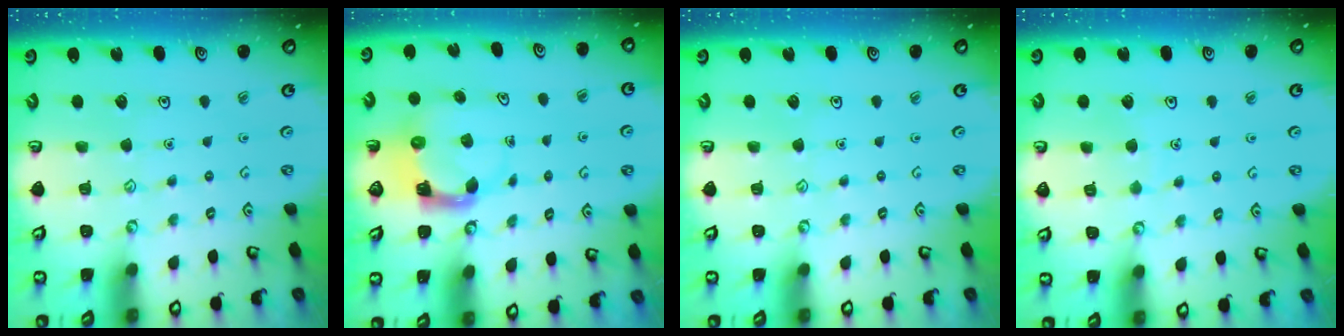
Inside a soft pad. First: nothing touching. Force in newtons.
{"total": 3.9, "press": 3.8, "slide": 0.7}
{"total": 0.0}
{"total": 2.8, "press": 2.8, "slide": 0.1}